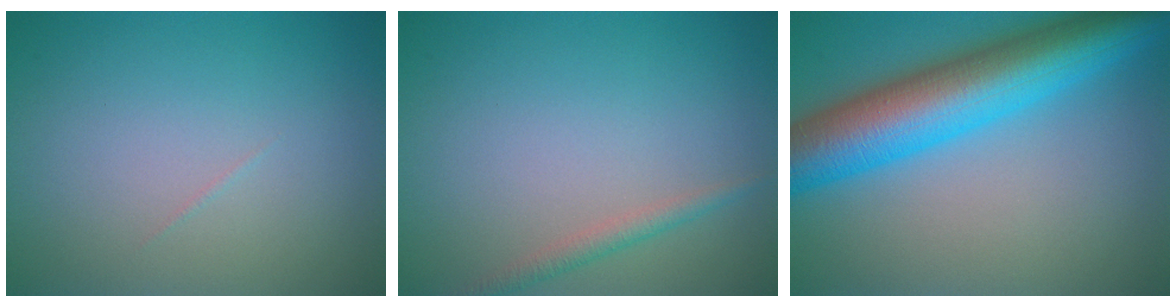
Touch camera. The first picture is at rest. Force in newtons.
{"total": 1.5, "press": 1.5, "slide": 0.0}
{"total": 11.2, "press": 11.2, "slide": 0.2}